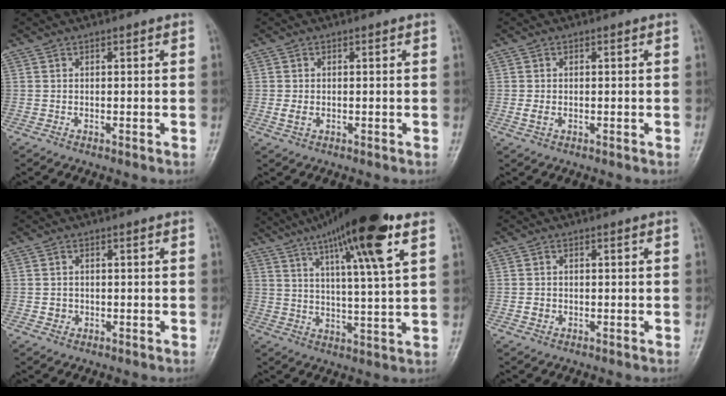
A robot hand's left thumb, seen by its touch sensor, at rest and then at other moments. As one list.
[{"total": 2.1, "force": [-0.3, 1.5, 1.5], "torque": [-0.031, 0.001, -0.007]}, {"total": 2.0, "force": [-0.3, 1.4, 1.4], "torque": [-0.030, 0.001, -0.007]}, {"total": 1.9, "force": [-0.3, 1.7, 0.6], "torque": [-0.001, 0.005, -0.004]}, {"total": 18.4, "force": [10.1, 2.5, 15.2], "torque": [-0.241, -0.019, 0.161]}, {"total": 1.7, "force": [-0.4, 1.5, 0.8], "torque": [-0.007, 0.003, -0.007]}]